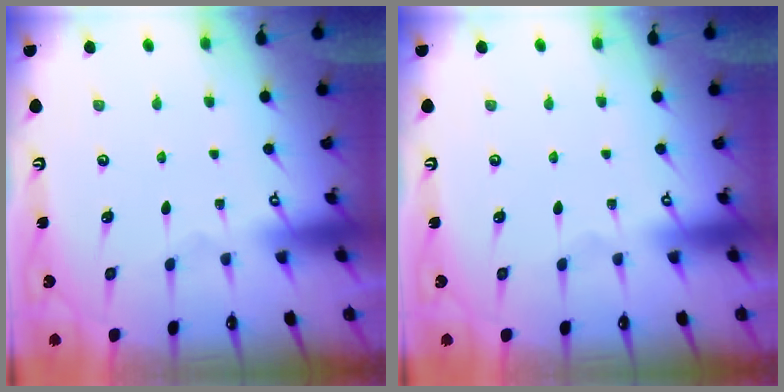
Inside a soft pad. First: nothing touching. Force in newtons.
{"total": 0.0}